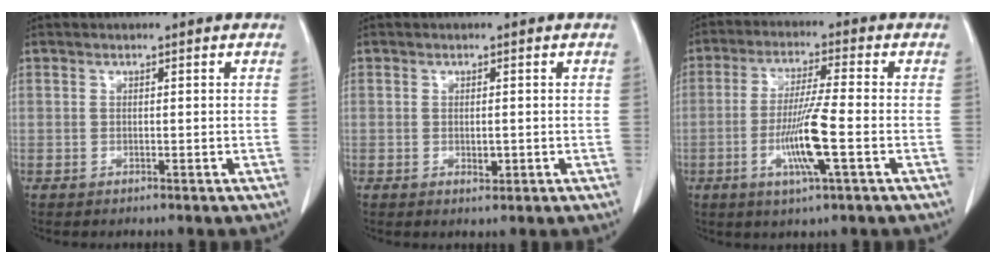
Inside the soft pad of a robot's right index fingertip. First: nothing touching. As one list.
[{"total": 1.4, "force": [-0.1, 0.7, 1.2], "torque": [-0.016, -0.001, 0.003]}, {"total": 8.9, "force": [-2.5, -0.3, 8.5], "torque": [-0.163, -0.011, -0.047]}]